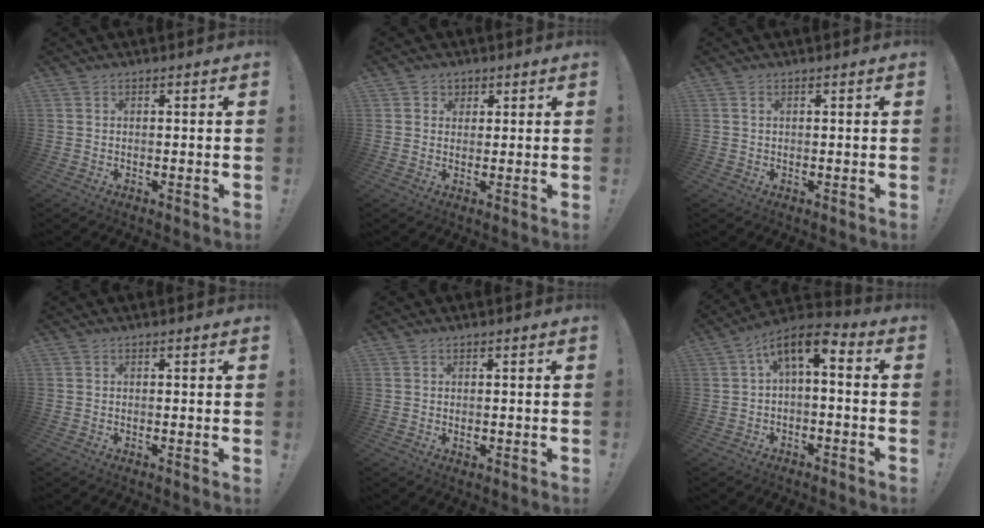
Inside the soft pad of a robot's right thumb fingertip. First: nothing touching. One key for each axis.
{"total": 2.9, "fx": 1.3, "fy": 2.6, "fz": 0.4, "tx": 0.006, "ty": -0.008, "tz": 0.021}
{"total": 0.7, "fx": 0.1, "fy": 0.6, "fz": 0.2, "tx": -0.011, "ty": 0.006, "tz": 0.003}
{"total": 0.0}
{"total": 0.5, "fx": 0.0, "fy": 0.5, "fz": 0.3, "tx": 0.002, "ty": -0.001, "tz": -0.002}
{"total": 7.0, "fx": 1.0, "fy": 2.9, "fz": 6.3, "tx": -0.100, "ty": -0.001, "tz": 0.018}